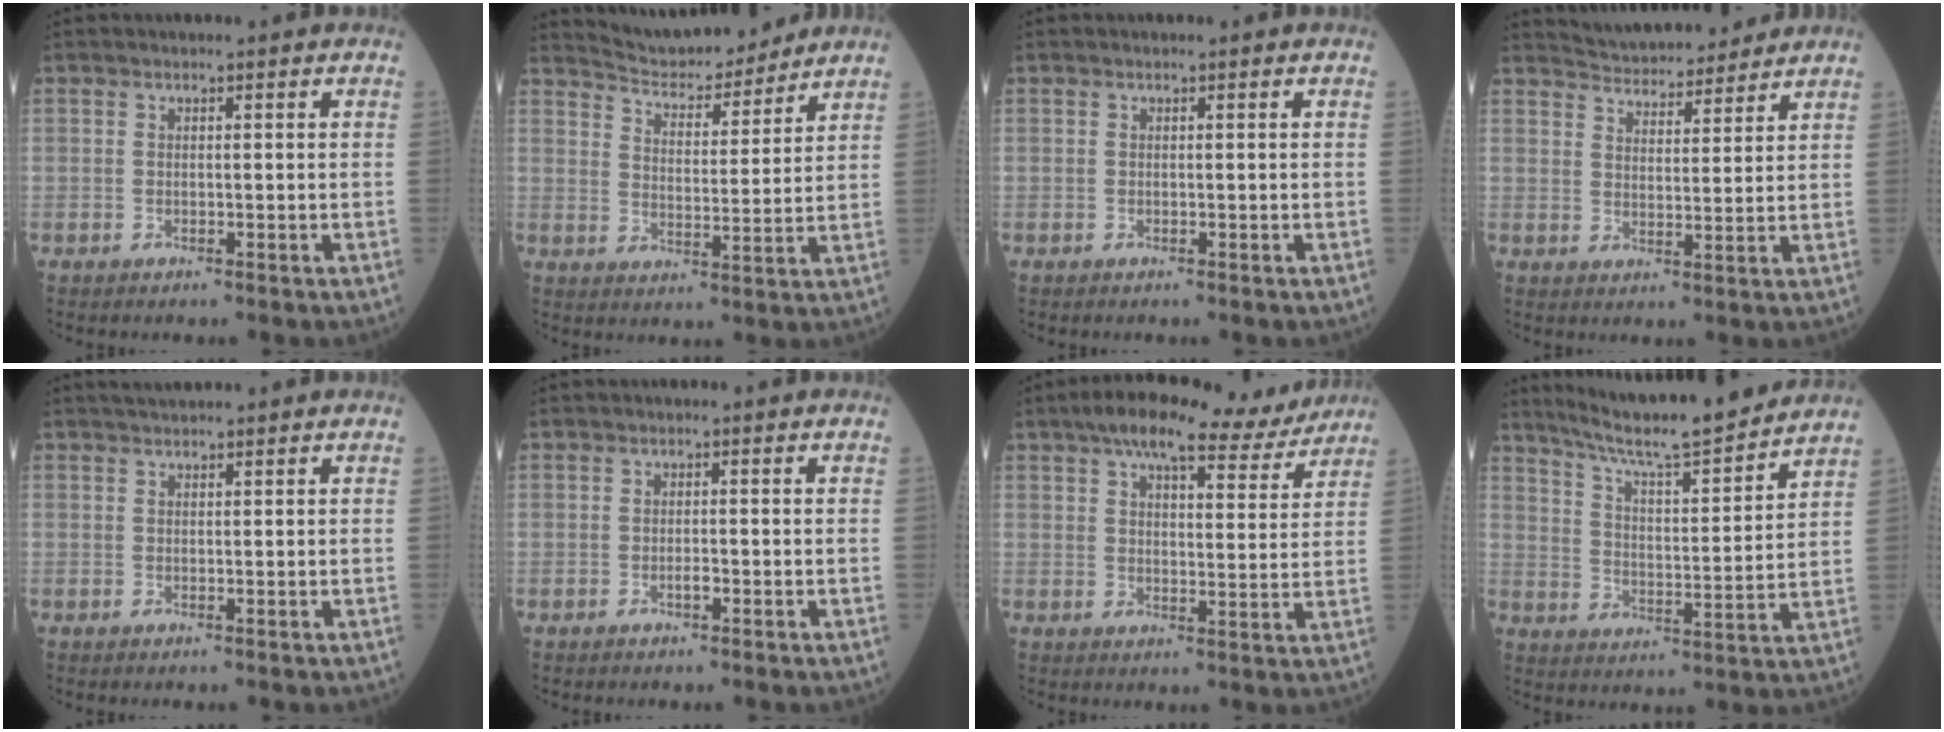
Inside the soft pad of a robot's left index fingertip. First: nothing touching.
{"total": 11.8, "force": [11.3, 1.5, 3.2], "torque": [-0.055, 0.003, 0.178]}
{"total": 0.0}
{"total": 10.7, "force": [10.3, 1.8, 2.6], "torque": [-0.045, 0.014, 0.156]}
{"total": 2.3, "force": [2.1, 0.0, 0.9], "torque": [-0.013, 0.022, 0.037]}
{"total": 0.9, "force": [-0.6, 0.2, 0.6], "torque": [-0.013, 0.001, -0.009]}
{"total": 14.6, "force": [12.3, 3.3, 7.2], "torque": [-0.104, 0.022, 0.162]}
{"total": 17.1, "force": [15.4, 0.1, 7.5], "torque": [-0.128, -0.004, 0.237]}